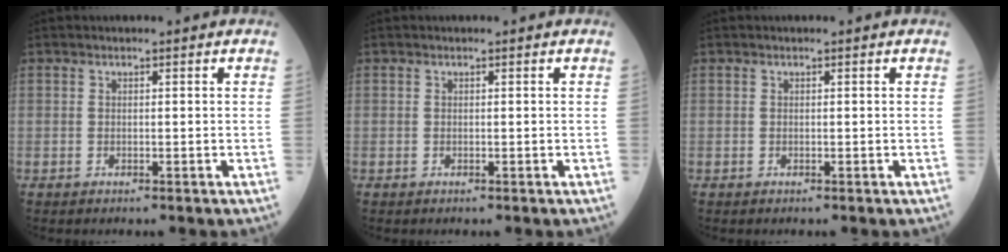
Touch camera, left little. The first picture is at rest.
{"total": 0.0}
{"total": 0.0}